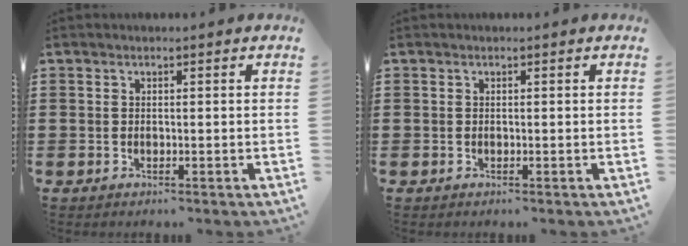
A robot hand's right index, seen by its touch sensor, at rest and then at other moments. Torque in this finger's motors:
{"motor_torque": [-0.79, 1.35, 0.00, 0.00]}